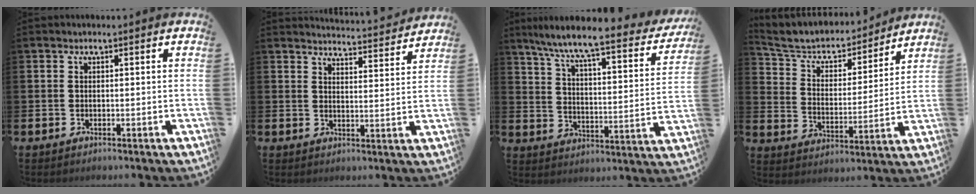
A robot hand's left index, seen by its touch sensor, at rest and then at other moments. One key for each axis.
{"total": 4.4, "fx": 4.4, "fy": -0.1, "fz": 0.3, "tx": -0.004, "ty": -0.040, "tz": 0.074}
{"total": 7.6, "fx": 6.5, "fy": 0.8, "fz": 3.9, "tx": -0.102, "ty": -0.052, "tz": 0.101}
{"total": 6.3, "fx": 5.6, "fy": 2.5, "fz": 1.4, "tx": -0.067, "ty": -0.038, "tz": 0.093}